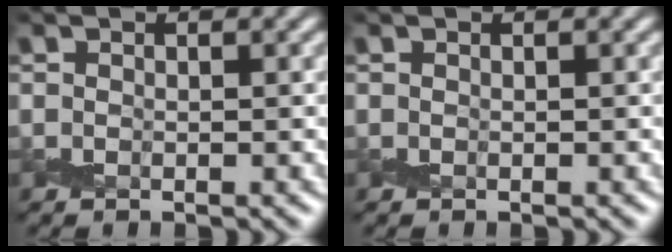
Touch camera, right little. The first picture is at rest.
{"total": 0.0}